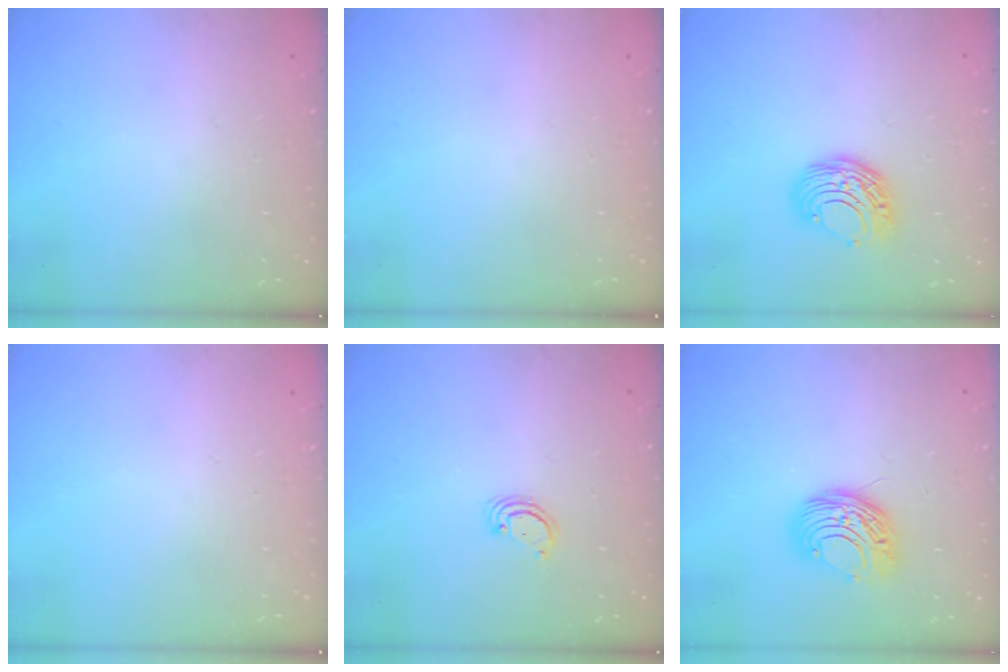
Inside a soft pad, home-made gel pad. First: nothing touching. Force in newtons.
{"total": 0.0}
{"total": 8.9, "press": 8.9, "slide": 0.3}
{"total": 0.0}
{"total": 2.5, "press": 2.5, "slide": 0.2}
{"total": 9.0, "press": 9.0, "slide": 0.5}